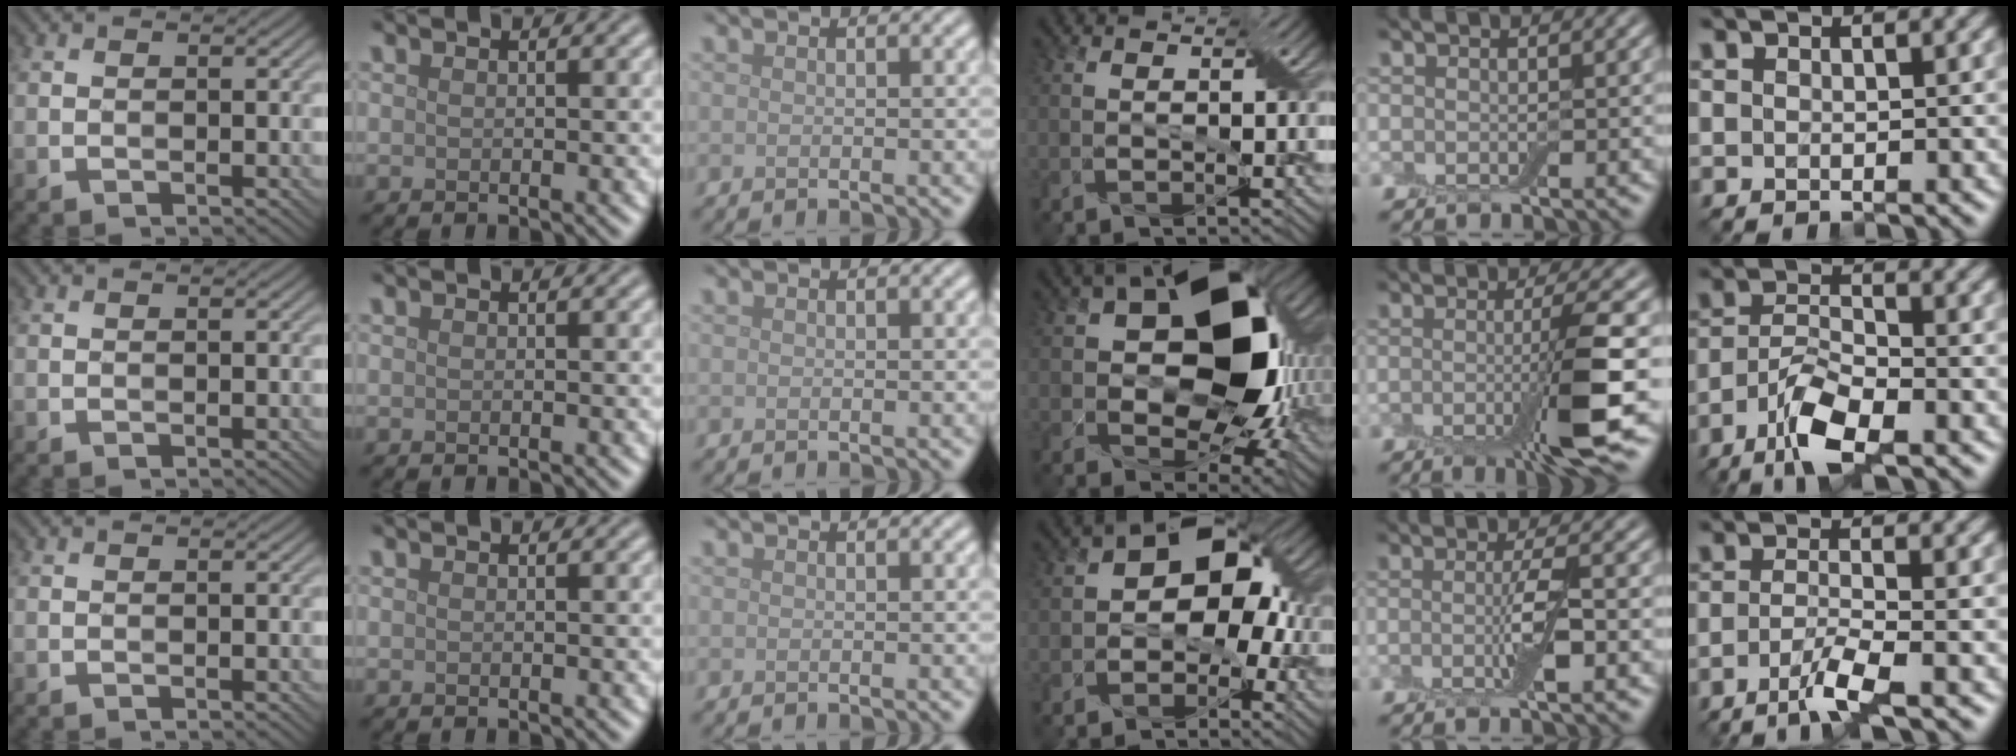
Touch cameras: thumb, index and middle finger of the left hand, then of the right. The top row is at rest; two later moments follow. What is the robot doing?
{"motion": "pour", "object": "cup"}